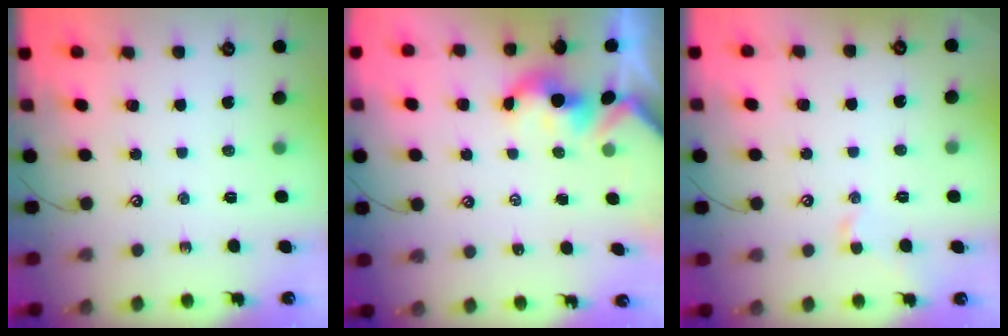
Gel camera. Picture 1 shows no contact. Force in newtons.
{"total": 1.7, "press": 1.7, "slide": 0.2}
{"total": 0.0}